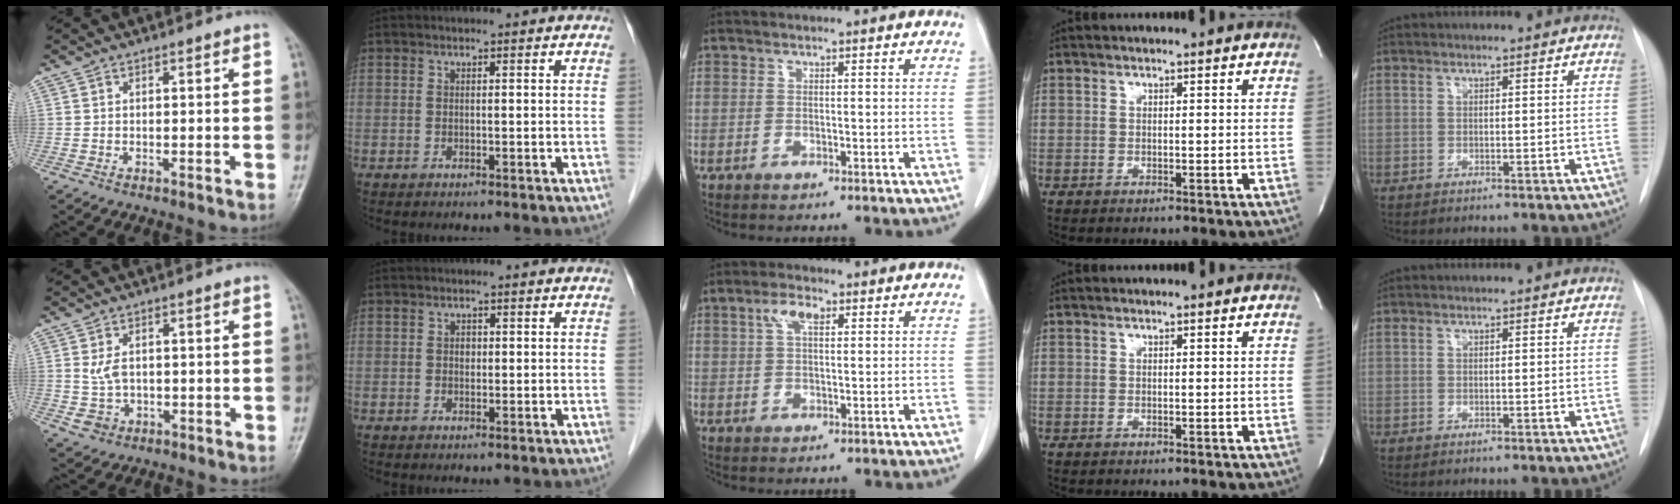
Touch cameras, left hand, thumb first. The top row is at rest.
{"thumb": {"total": 3.7, "force": [0.0, 2.8, 2.4], "torque": [-0.037, 0.000, 0.006]}, "index": {"total": 1.1, "force": [0.1, 0.9, 0.6], "torque": [-0.013, 0.004, 0.000]}, "middle": {"total": 3.7, "force": [1.6, 1.3, 3.0], "torque": [-0.065, 0.010, 0.033]}}